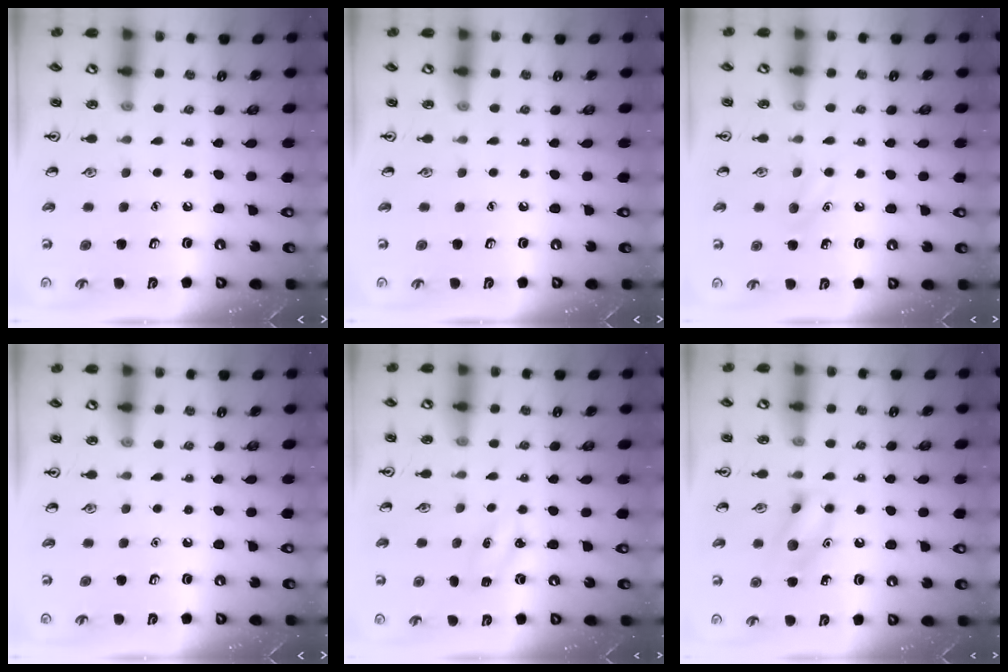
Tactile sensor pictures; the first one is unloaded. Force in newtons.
{"total": 0.0}
{"total": 5.4, "press": 5.1, "slide": 1.6}
{"total": 0.0}
{"total": 2.9, "press": 2.7, "slide": 0.9}
{"total": 10.3, "press": 10.2, "slide": 1.6}